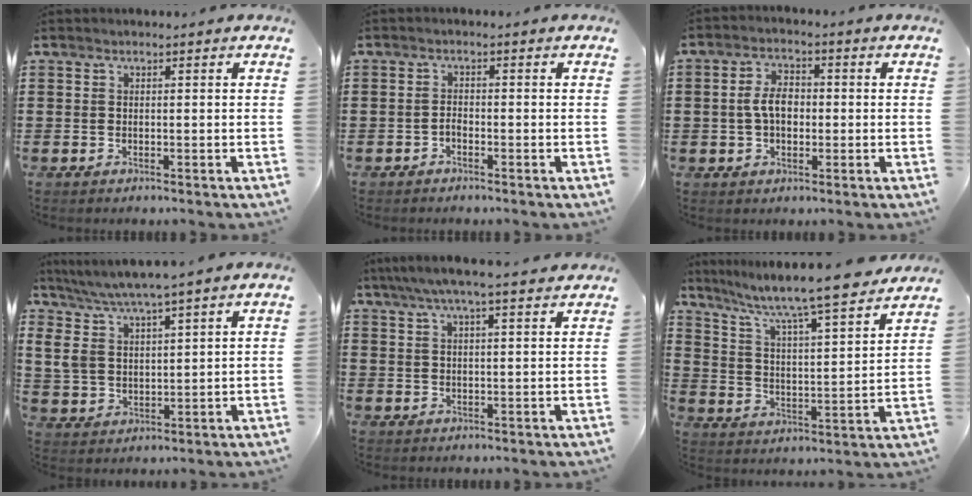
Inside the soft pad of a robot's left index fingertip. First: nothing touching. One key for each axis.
{"total": 1.3, "fx": -0.9, "fy": 0.4, "fz": 0.8, "tx": -0.019, "ty": 0.001, "tz": -0.019}
{"total": 5.2, "fx": -0.1, "fy": 3.0, "fz": 4.2, "tx": -0.097, "ty": 0.006, "tz": -0.008}
{"total": 5.6, "fx": 4.3, "fy": 1.4, "fz": 3.4, "tx": -0.080, "ty": -0.014, "tz": 0.076}
{"total": 5.0, "fx": 3.8, "fy": 0.3, "fz": 3.2, "tx": -0.070, "ty": -0.007, "tz": 0.067}
{"total": 7.3, "fx": 6.5, "fy": -0.2, "fz": 3.3, "tx": -0.092, "ty": -0.054, "tz": 0.102}